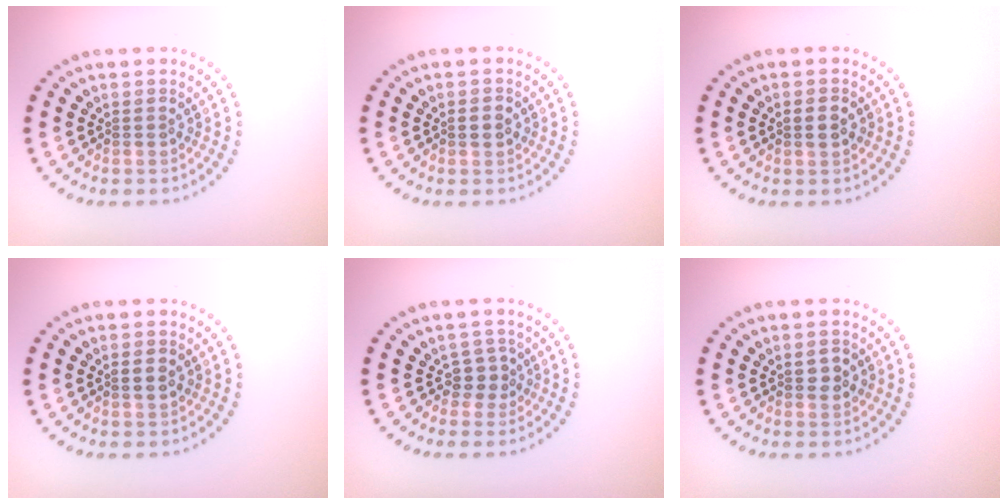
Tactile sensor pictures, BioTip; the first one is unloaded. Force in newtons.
{"total": 1.0, "press": 1.0, "slide": 0.2}
{"total": 1.2, "press": 1.2, "slide": 0.1}
{"total": 1.2, "press": 1.1, "slide": 0.2}
{"total": 1.7, "press": 1.3, "slide": 1.1}
{"total": 1.3, "press": 1.3, "slide": 0.1}